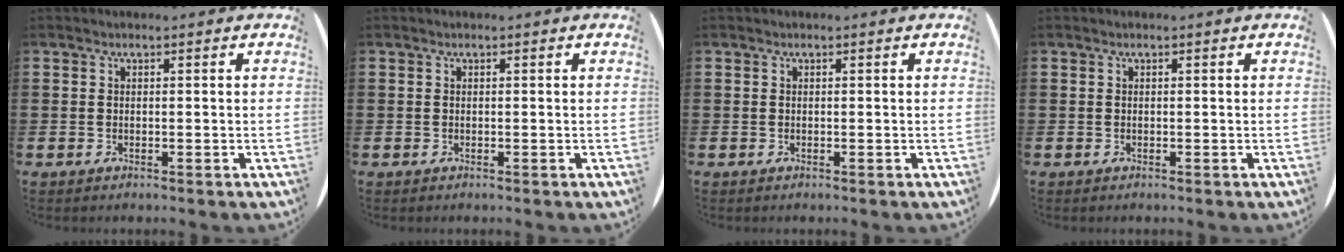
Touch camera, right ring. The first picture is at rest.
{"total": 0.0}
{"total": 0.0}
{"total": 0.0}